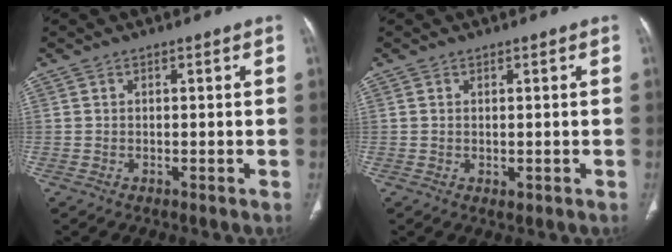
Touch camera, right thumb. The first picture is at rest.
{"total": 0.8, "force": [0.0, 0.5, 0.6], "torque": [-0.012, -0.004, 0.005]}